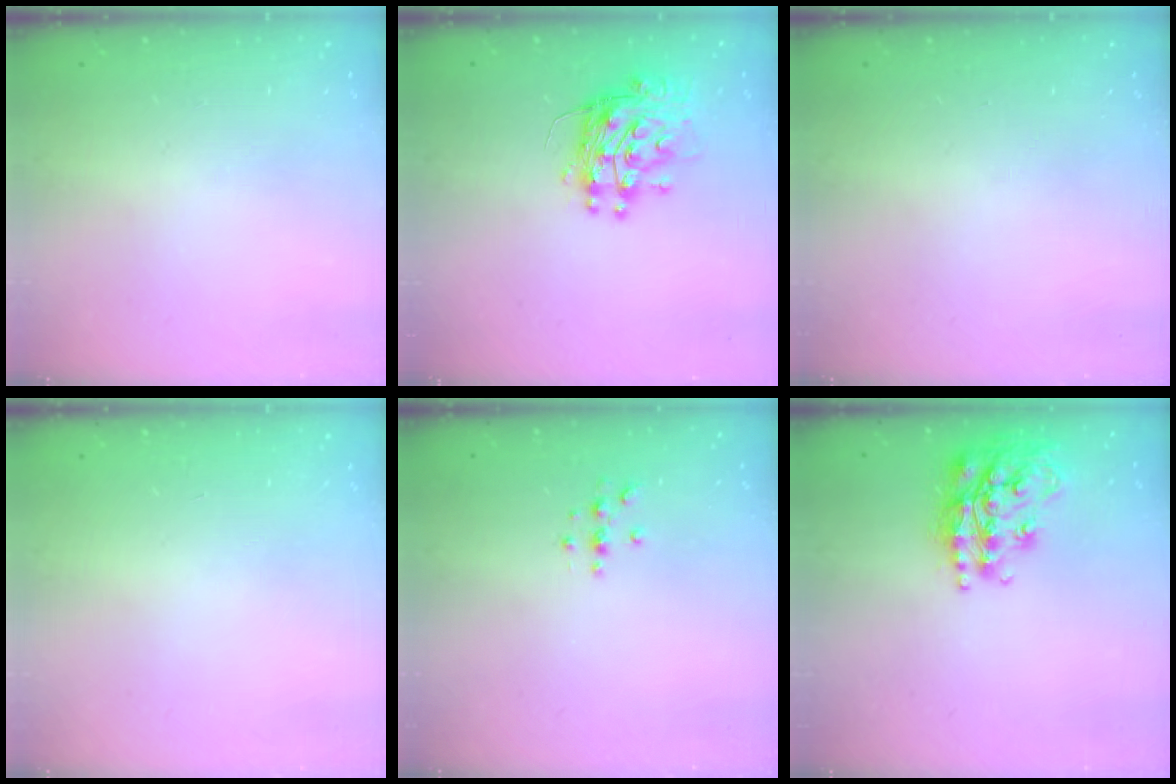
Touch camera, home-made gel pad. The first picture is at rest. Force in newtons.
{"total": 12.9, "press": 12.9, "slide": 1.1}
{"total": 0.0}
{"total": 0.0}
{"total": 3.0, "press": 3.0, "slide": 0.4}
{"total": 18.0, "press": 17.9, "slide": 1.6}